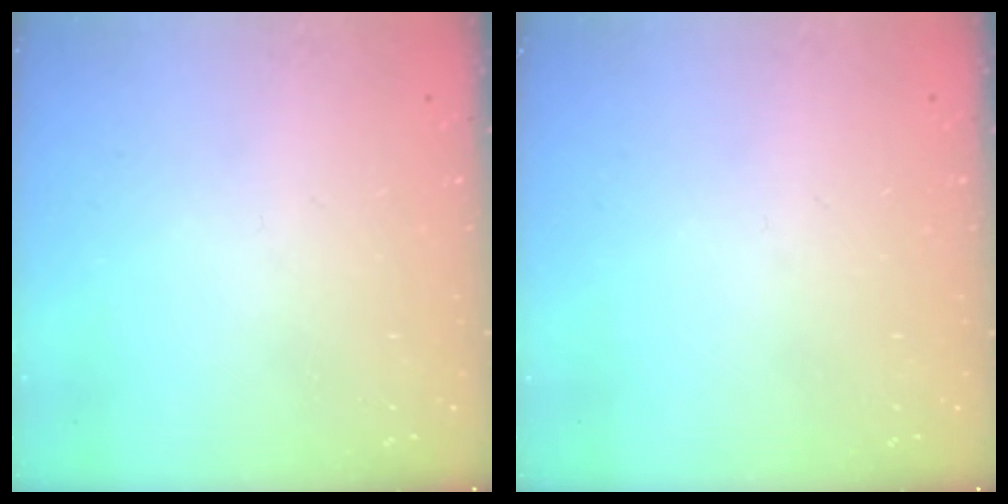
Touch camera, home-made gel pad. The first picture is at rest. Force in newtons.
{"total": 0.0}